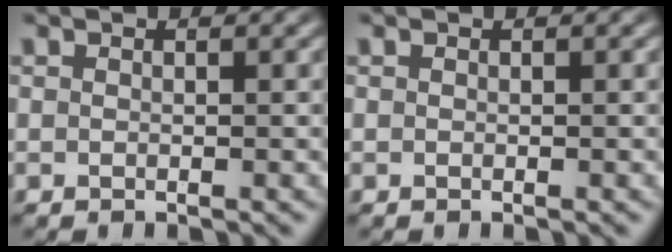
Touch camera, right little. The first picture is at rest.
{"total": 0.0}